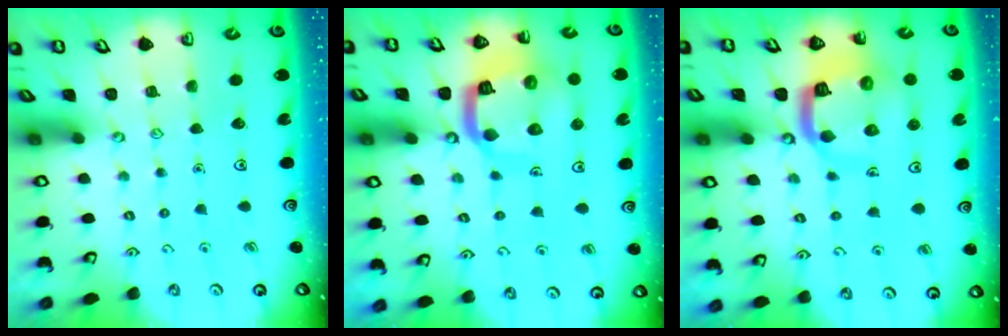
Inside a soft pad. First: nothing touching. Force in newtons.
{"total": 14.1, "press": 14.0, "slide": 1.6}
{"total": 11.9, "press": 11.8, "slide": 1.2}